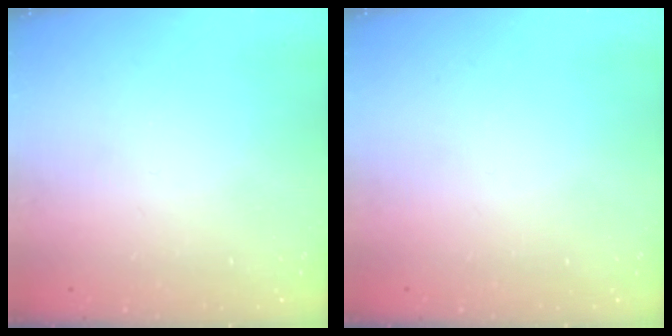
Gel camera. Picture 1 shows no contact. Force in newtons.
{"total": 0.0}